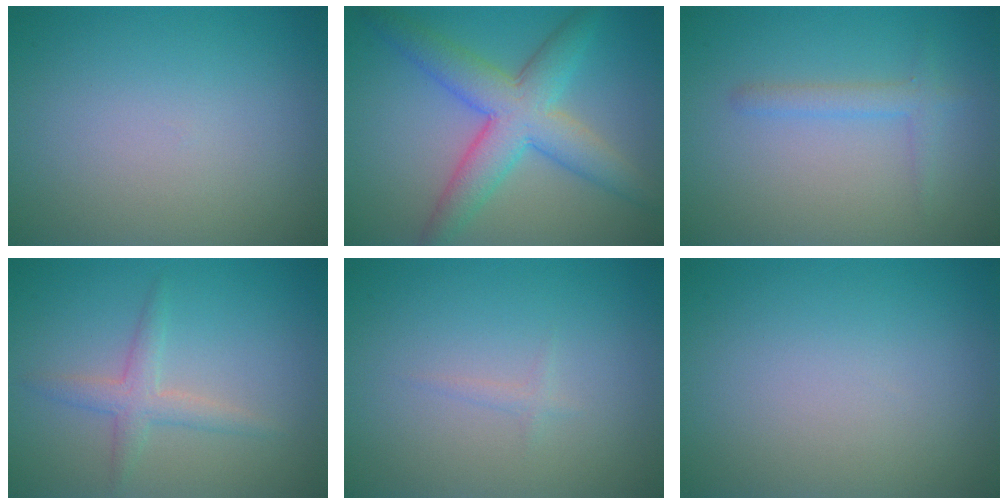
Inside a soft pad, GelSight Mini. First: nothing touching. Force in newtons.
{"total": 6.7, "press": 6.7, "slide": 0.2}
{"total": 1.7, "press": 1.7, "slide": 0.1}
{"total": 2.3, "press": 2.3, "slide": 0.1}
{"total": 0.7, "press": 0.6, "slide": 0.1}
{"total": 0.0}